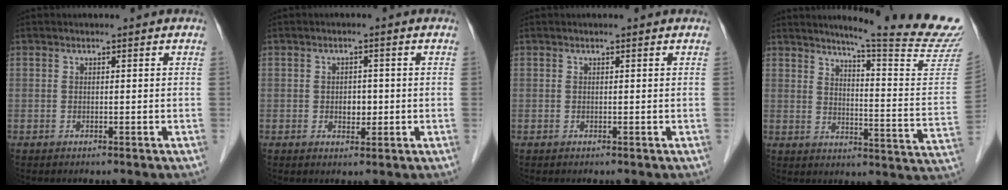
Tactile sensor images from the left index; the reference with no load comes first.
{"total": 2.4, "force": [-0.3, 1.6, 1.7], "torque": [-0.026, 0.003, -0.001]}
{"total": 0.0}
{"total": 20.6, "force": [18.7, -2.4, 8.2], "torque": [-0.122, -0.128, 0.221]}